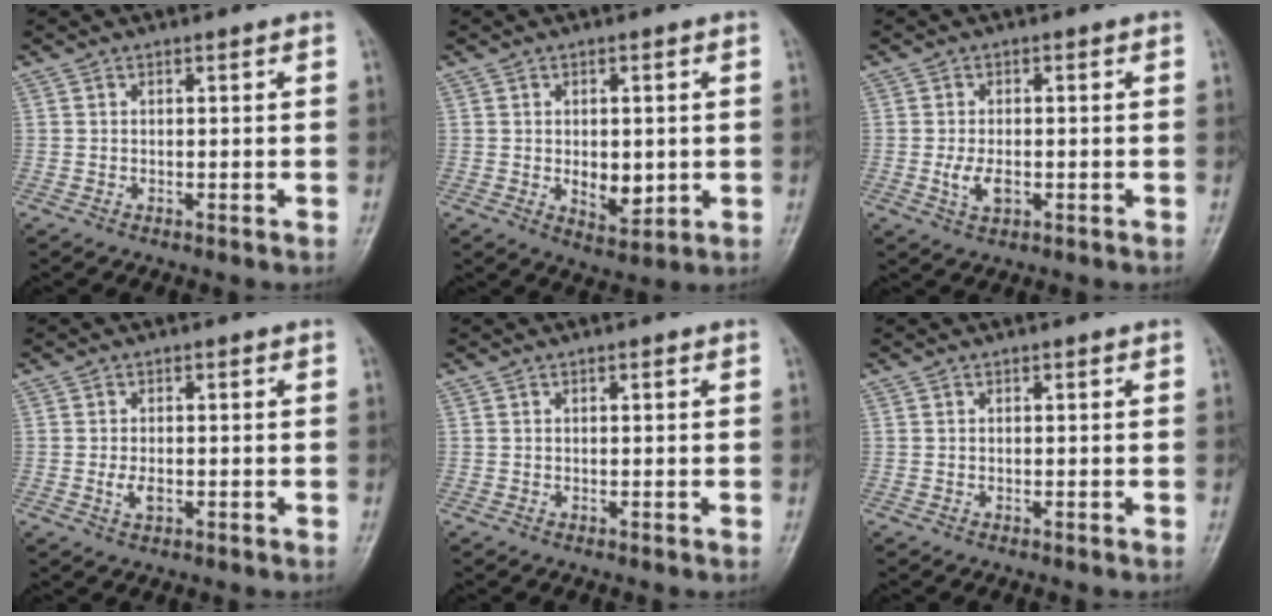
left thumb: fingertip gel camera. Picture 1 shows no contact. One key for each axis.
{"total": 6.3, "fx": -0.4, "fy": 3.9, "fz": 5.0, "tx": -0.056, "ty": -0.012, "tz": 0.004}
{"total": 4.0, "fx": -0.9, "fy": 2.3, "fz": 3.2, "tx": -0.062, "ty": -0.003, "tz": -0.015}
{"total": 2.6, "fx": -0.6, "fy": 1.5, "fz": 2.1, "tx": -0.038, "ty": -0.002, "tz": -0.012}
{"total": 0.5, "fx": 0.2, "fy": 0.2, "fz": 0.4, "tx": -0.006, "ty": 0.001, "tz": 0.002}
{"total": 0.0}